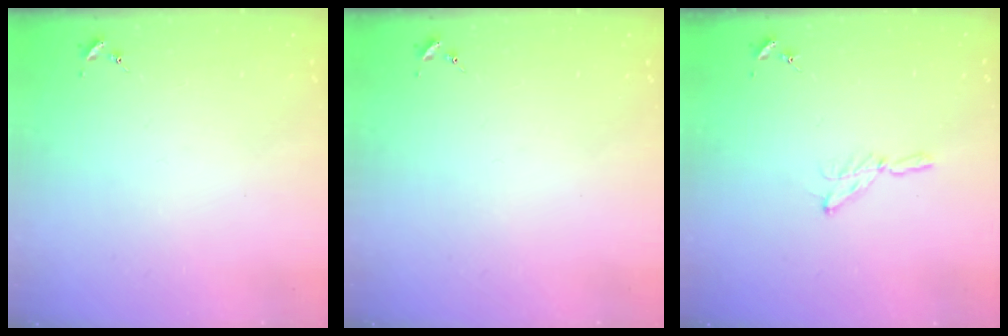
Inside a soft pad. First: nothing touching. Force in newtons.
{"total": 0.0}
{"total": 3.9, "press": 3.9, "slide": 0.4}